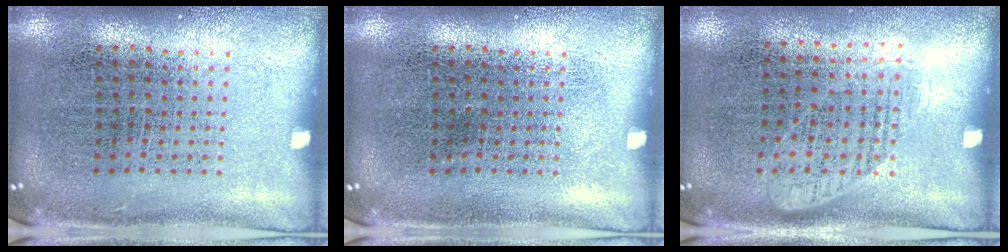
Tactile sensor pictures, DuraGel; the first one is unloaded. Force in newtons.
{"total": 0.0}
{"total": 1.1, "press": 0.9, "slide": 0.6}